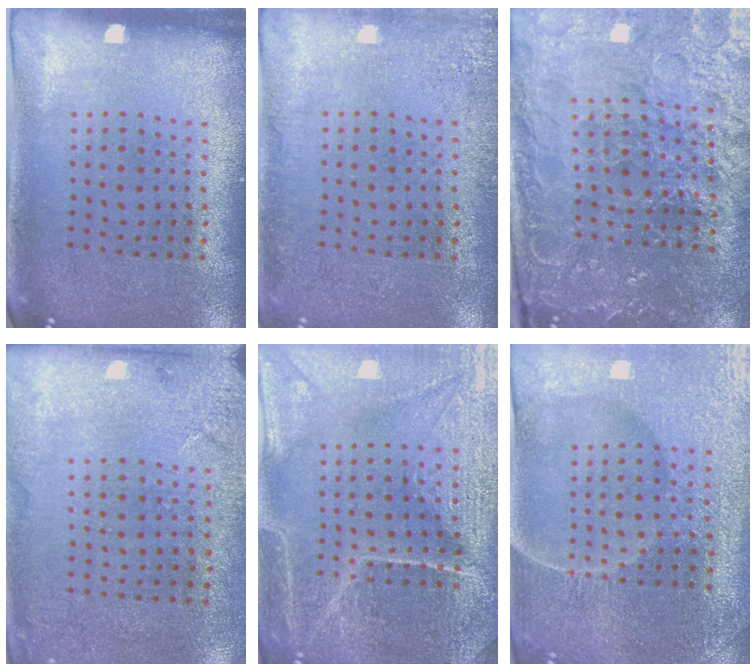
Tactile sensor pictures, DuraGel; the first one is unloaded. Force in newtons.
{"total": 2.3, "press": 2.2, "slide": 0.3}
{"total": 4.1, "press": 4.0, "slide": 0.8}
{"total": 2.6, "press": 2.3, "slide": 1.0}
{"total": 4.9, "press": 4.6, "slide": 1.6}
{"total": 4.8, "press": 4.5, "slide": 1.7}